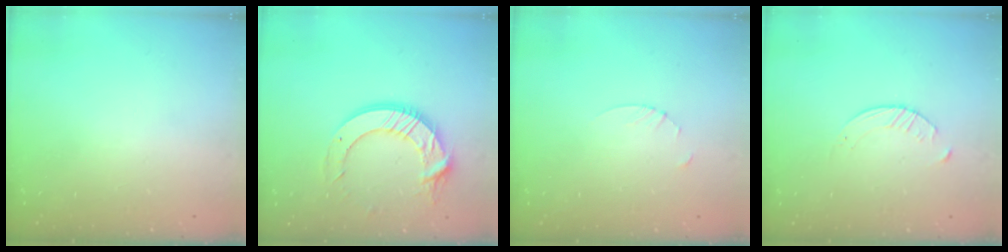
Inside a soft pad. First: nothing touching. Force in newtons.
{"total": 14.7, "press": 14.7, "slide": 1.6}
{"total": 2.7, "press": 2.7, "slide": 0.3}
{"total": 3.1, "press": 3.0, "slide": 0.4}